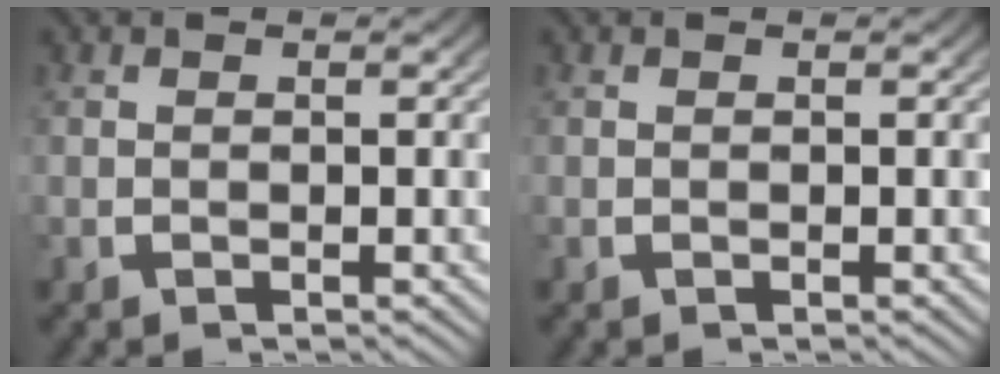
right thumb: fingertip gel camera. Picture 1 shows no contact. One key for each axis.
{"total": 0.0}